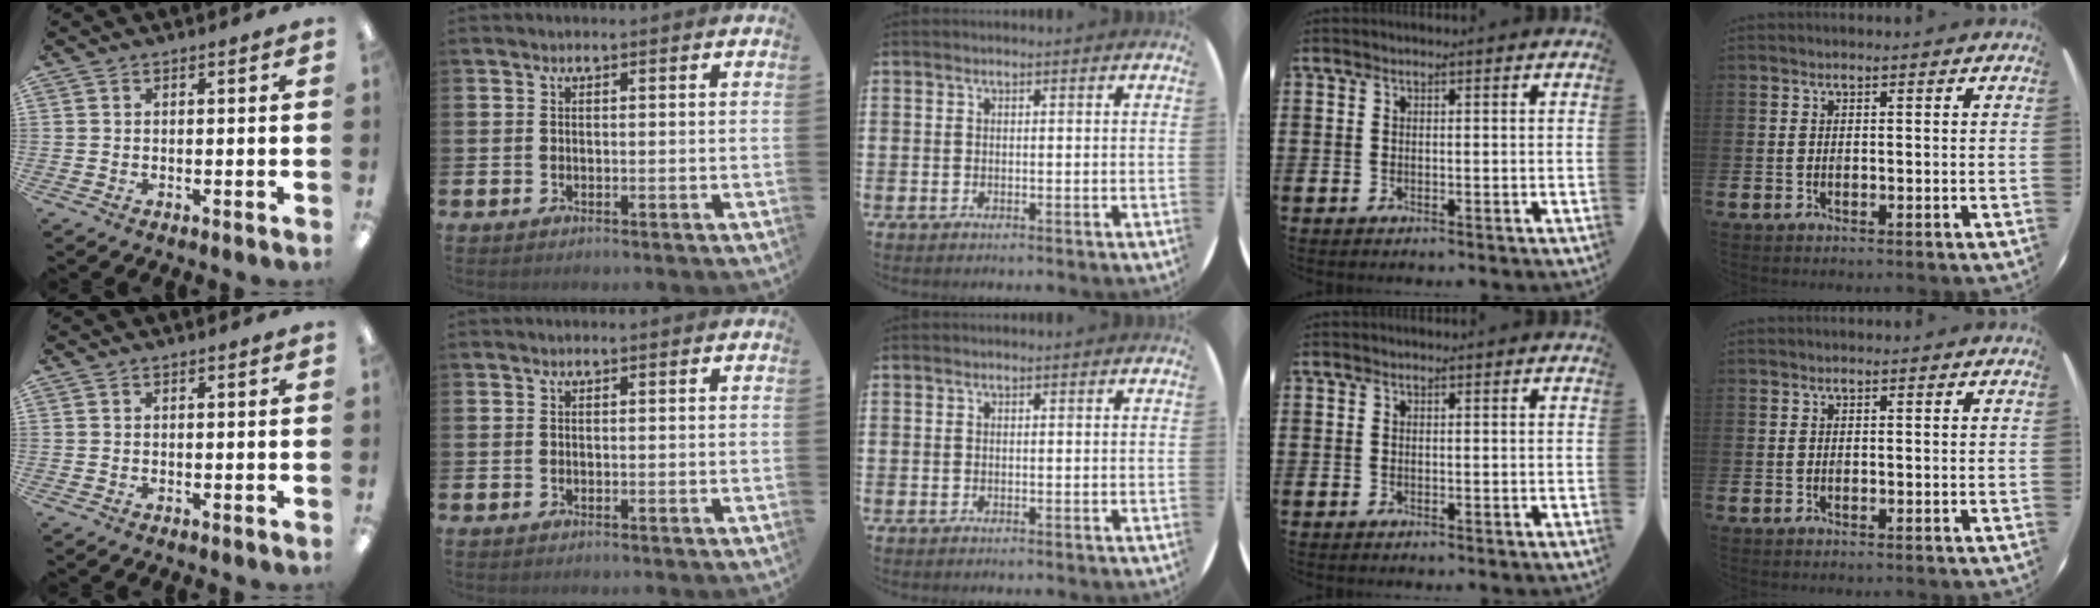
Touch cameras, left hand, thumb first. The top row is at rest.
{}